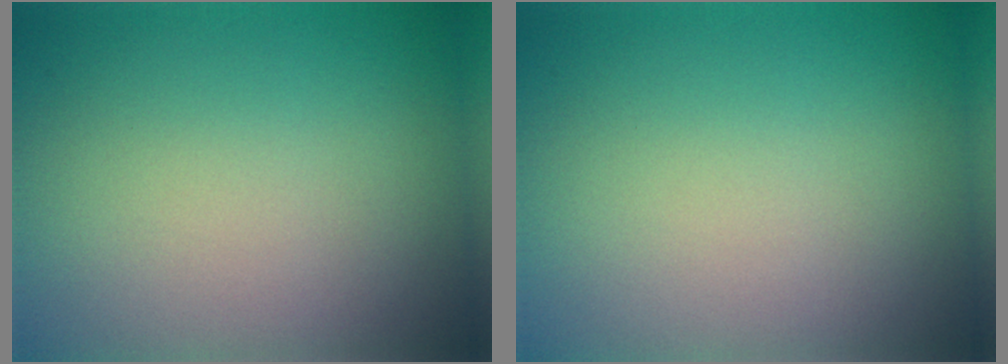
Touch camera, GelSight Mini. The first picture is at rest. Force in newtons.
{"total": 0.0}